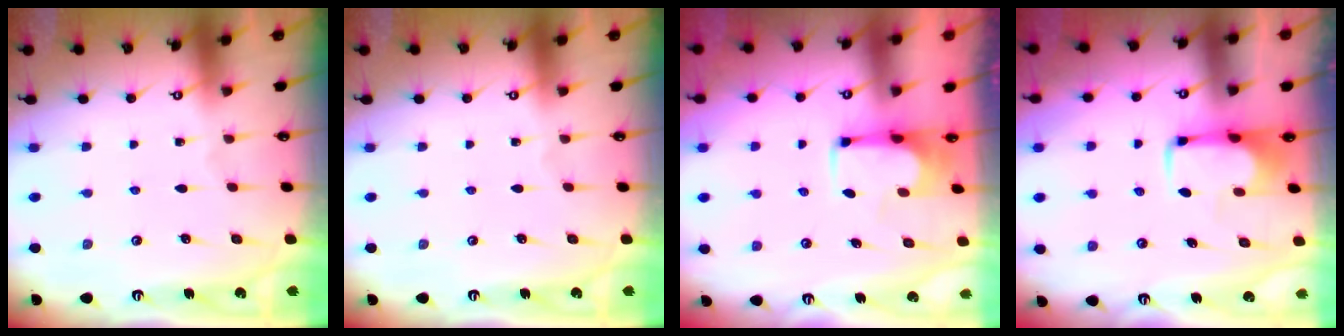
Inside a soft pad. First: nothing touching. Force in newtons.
{"total": 0.0}
{"total": 5.3, "press": 5.2, "slide": 1.0}
{"total": 1.7, "press": 1.7, "slide": 0.5}